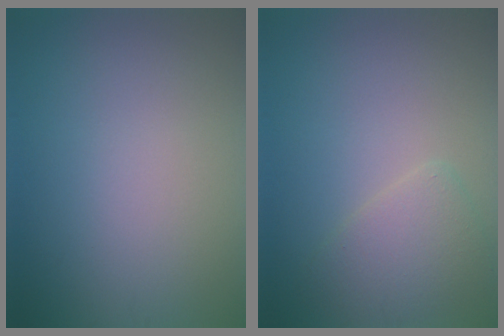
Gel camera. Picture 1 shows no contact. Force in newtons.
{"total": 2.9, "press": 2.9, "slide": 0.2}